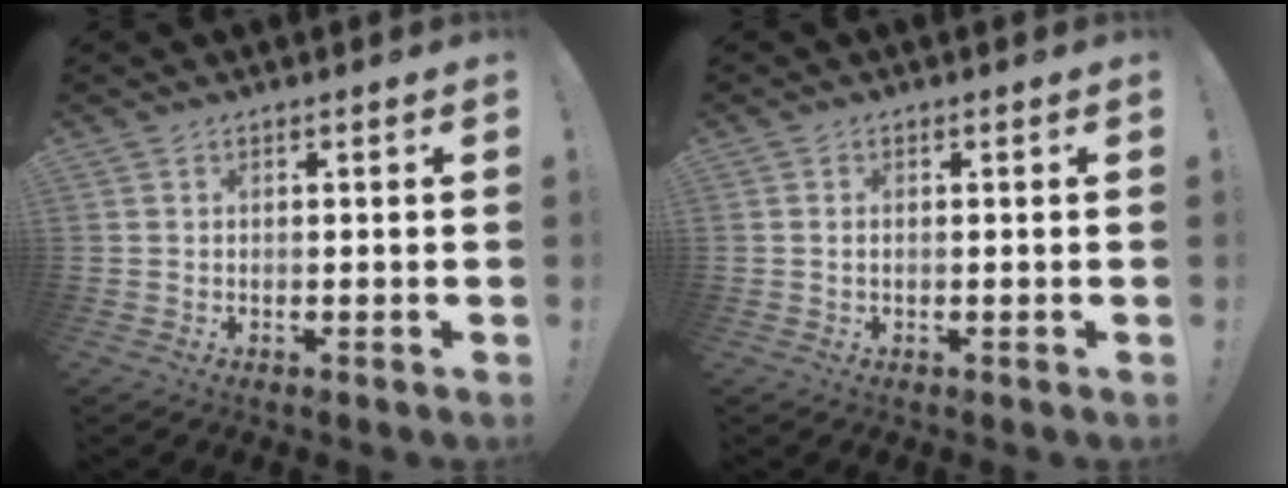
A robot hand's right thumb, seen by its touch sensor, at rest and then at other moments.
{"total": 0.6, "force": [0.1, 0.1, 0.6], "torque": [-0.017, 0.004, 0.003]}